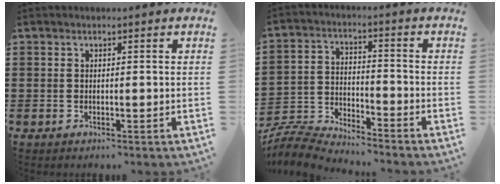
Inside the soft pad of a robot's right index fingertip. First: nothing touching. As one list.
[{"total": 6.6, "force": [-6.5, 0.5, 0.9], "torque": [-0.045, -0.003, -0.138]}]